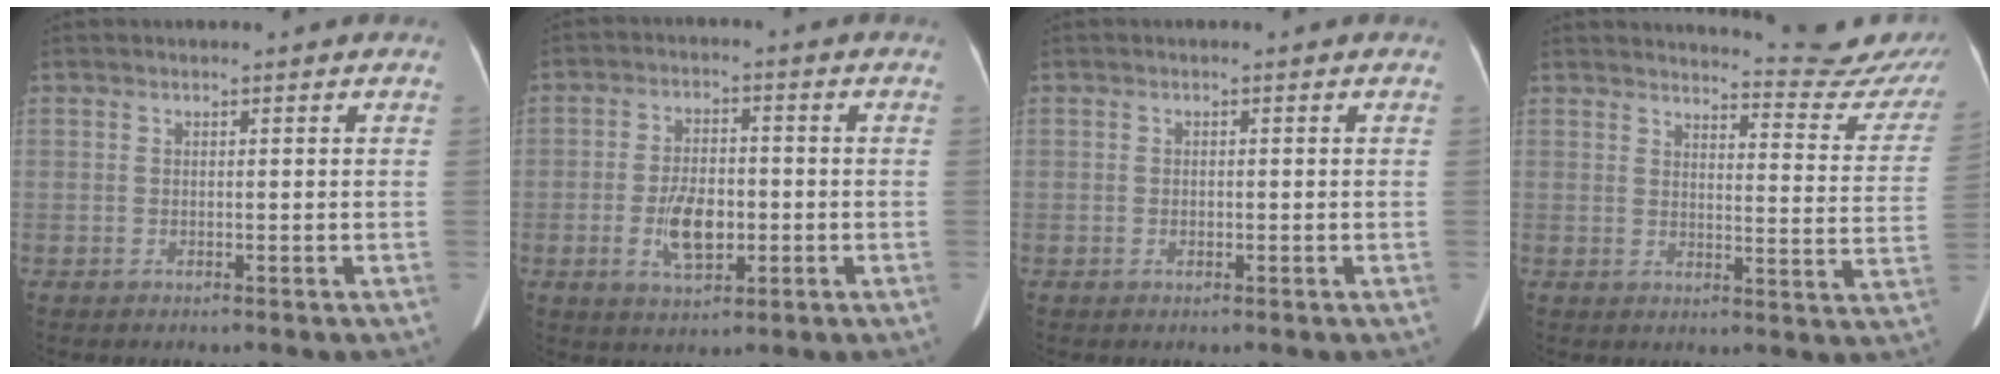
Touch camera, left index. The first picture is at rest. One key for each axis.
{"total": 7.0, "fx": -1.7, "fy": 3.3, "fz": 5.9, "tx": -0.119, "ty": 0.003, "tz": -0.025}
{"total": 0.7, "fx": -0.2, "fy": 0.4, "fz": 0.5, "tx": -0.012, "ty": 0.000, "tz": -0.003}
{"total": 16.3, "fx": 16.1, "fy": 0.5, "fz": 2.5, "tx": -0.016, "ty": -0.109, "tz": 0.161}